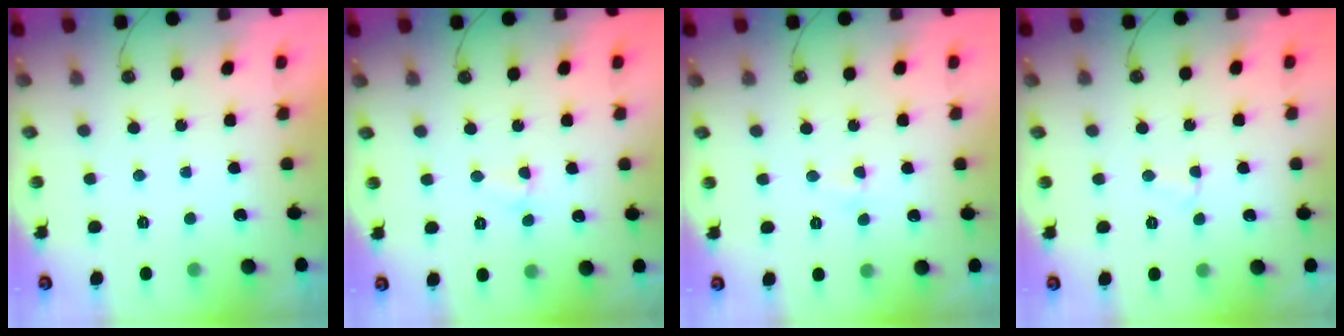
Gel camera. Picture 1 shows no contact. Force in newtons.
{"total": 3.7, "press": 3.7, "slide": 0.5}
{"total": 3.0, "press": 2.9, "slide": 0.5}
{"total": 2.3, "press": 2.3, "slide": 0.5}